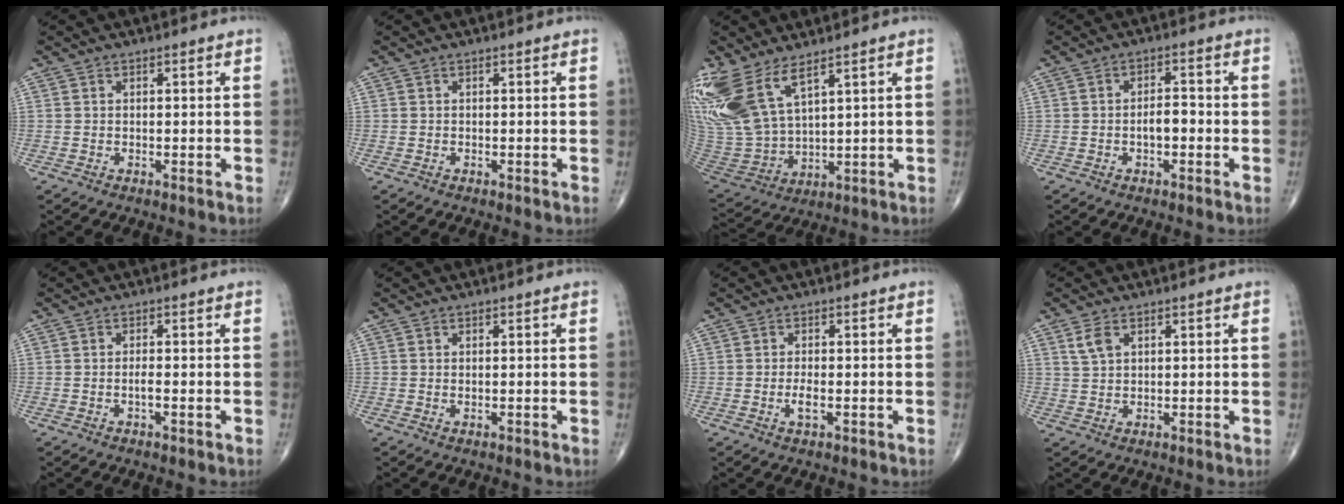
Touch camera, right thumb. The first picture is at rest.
{"total": 0.0}
{"total": 15.6, "force": [9.4, 6.4, 10.8], "torque": [-0.242, -0.044, 0.207]}
{"total": 3.4, "force": [-0.9, 1.7, 2.8], "torque": [-0.039, 0.016, -0.018]}
{"total": 1.4, "force": [-0.5, 0.3, 1.2], "torque": [-0.022, 0.000, -0.011]}
{"total": 0.0}
{"total": 2.2, "force": [-0.6, 0.8, 2.0], "torque": [-0.040, -0.003, -0.012]}
{"total": 2.9, "force": [1.5, 1.6, 1.9], "torque": [-0.037, 0.001, 0.035]}